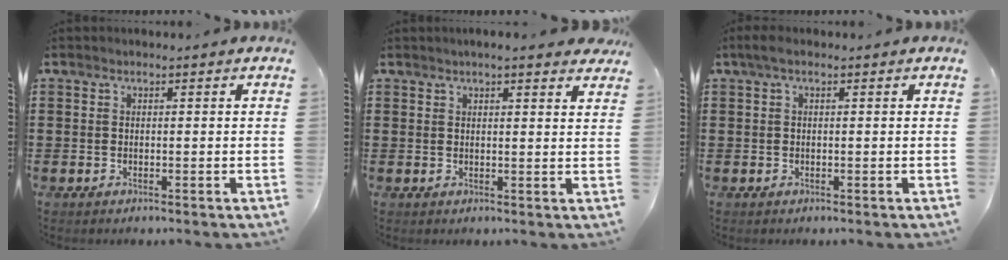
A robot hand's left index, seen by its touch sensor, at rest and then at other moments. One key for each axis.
{"total": 2.6, "fx": 2.3, "fy": 0.1, "fz": 1.3, "tx": -0.031, "ty": 0.000, "tz": 0.042}
{"total": 1.2, "fx": -0.3, "fy": 0.3, "fz": 1.2, "tx": -0.021, "ty": -0.001, "tz": -0.005}